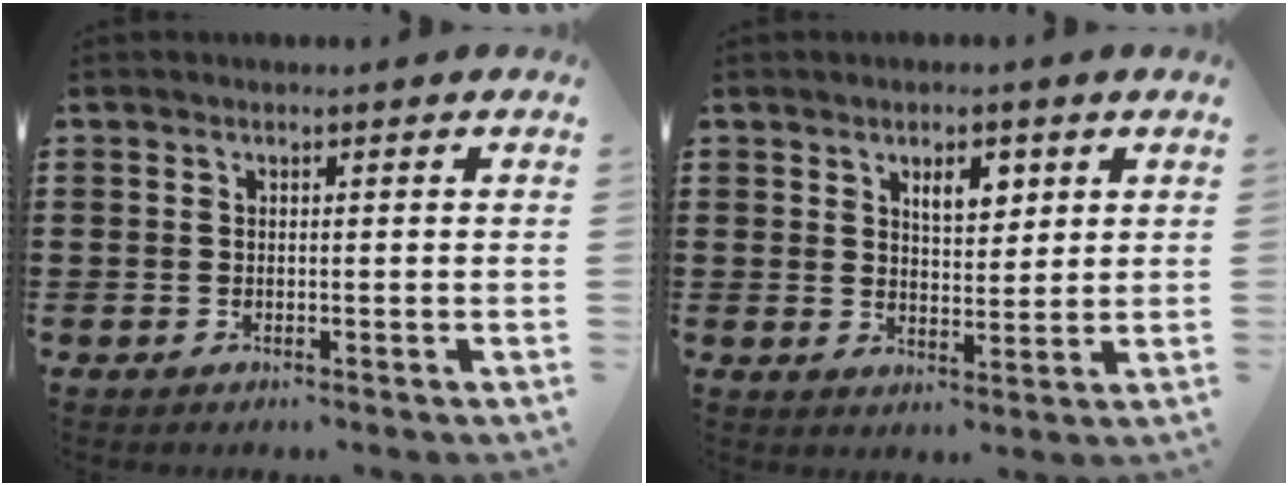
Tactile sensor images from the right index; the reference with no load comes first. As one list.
[{"total": 4.5, "force": [2.3, 2.2, 3.2], "torque": [-0.046, 0.000, 0.034]}]